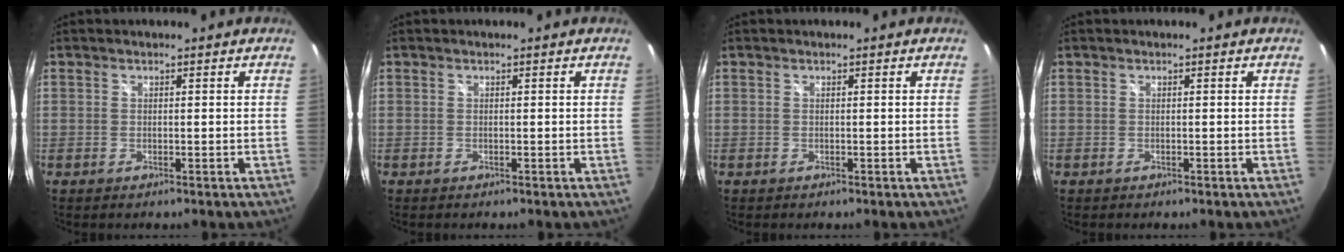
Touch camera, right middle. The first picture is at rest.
{"total": 0.0}
{"total": 0.0}
{"total": 0.0}